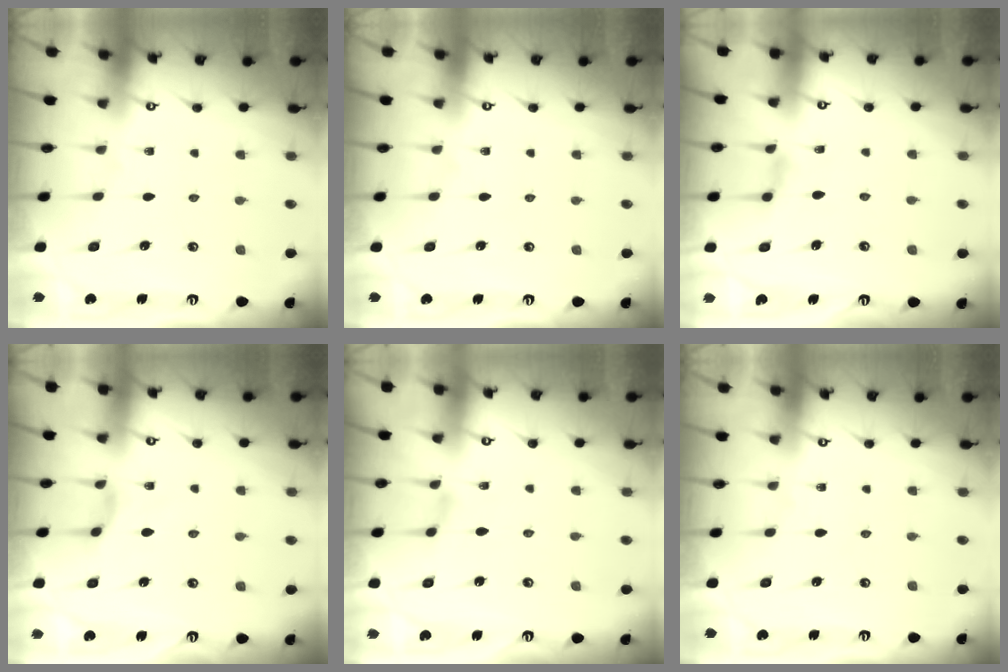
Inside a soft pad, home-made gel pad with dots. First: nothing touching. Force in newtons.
{"total": 0.0}
{"total": 2.9, "press": 2.9, "slide": 0.5}
{"total": 2.0, "press": 2.0, "slide": 0.3}
{"total": 1.9, "press": 1.9, "slide": 0.3}
{"total": 0.0}